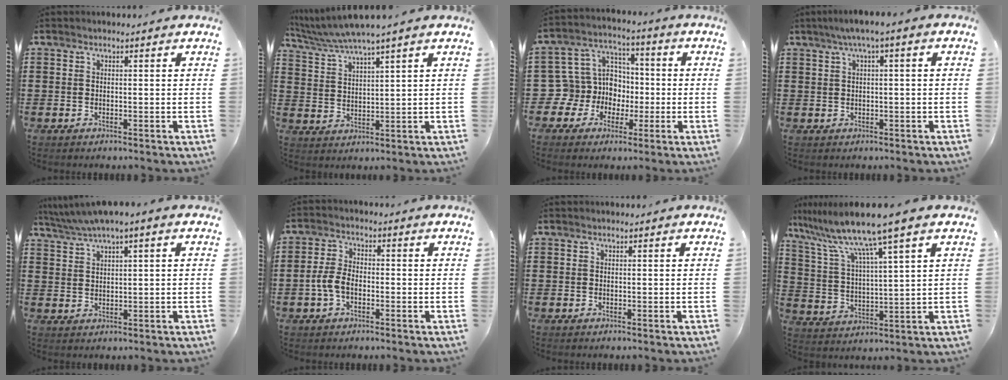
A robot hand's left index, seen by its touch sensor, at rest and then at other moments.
{"total": 4.6, "force": [4.1, -0.5, 2.1], "torque": [-0.053, -0.020, 0.070]}
{"total": 9.7, "force": [-1.0, 9.4, 2.3], "torque": [-0.111, -0.004, -0.019]}
{"total": 2.4, "force": [0.0, 0.1, 2.4], "torque": [-0.042, 0.000, -0.003]}
{"total": 2.2, "force": [1.2, 0.0, 1.8], "torque": [-0.036, 0.003, 0.022]}
{"total": 4.6, "force": [-1.4, 2.6, 3.6], "torque": [-0.092, -0.002, -0.033]}
{"total": 0.0}
{"total": 10.6, "force": [8.3, -0.7, 6.6], "torque": [-0.158, -0.044, 0.133]}